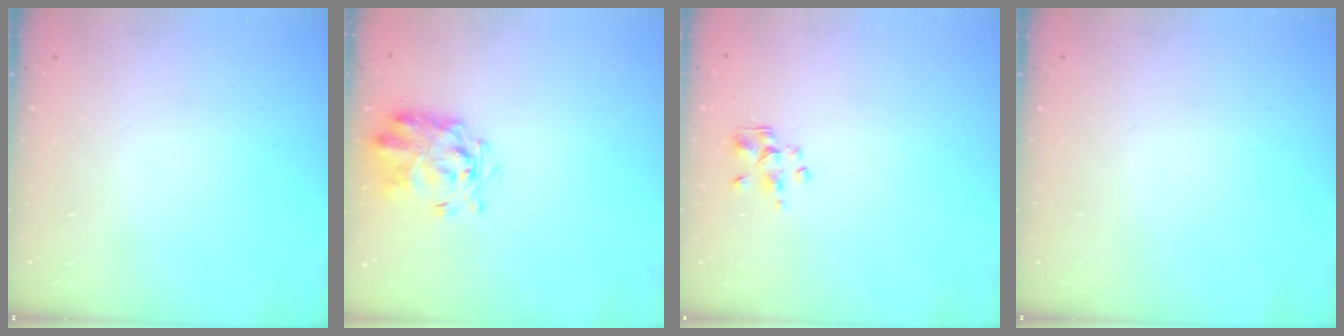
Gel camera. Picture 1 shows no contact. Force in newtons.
{"total": 3.1, "press": 2.9, "slide": 1.1}
{"total": 1.9, "press": 1.8, "slide": 0.6}
{"total": 0.0}